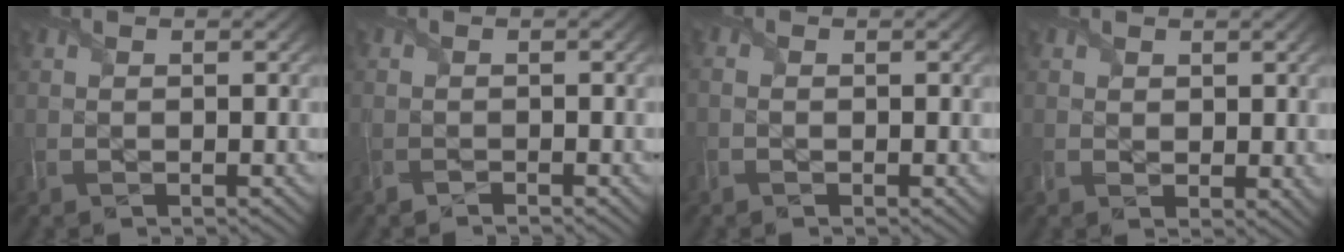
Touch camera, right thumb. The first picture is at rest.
{"total": 1.2, "force": [-1.2, 0.1, -0.2], "torque": [0.002, -0.007, -0.028]}
{"total": 1.0, "force": [-0.7, 0.7, 0.3], "torque": [-0.004, -0.006, -0.012]}
{"total": 2.2, "force": [1.0, 1.7, 1.0], "torque": [-0.013, -0.007, 0.020]}